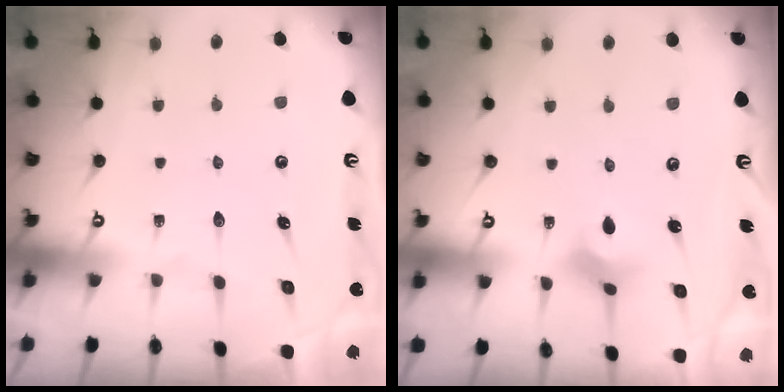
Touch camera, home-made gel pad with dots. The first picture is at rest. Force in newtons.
{"total": 2.7, "press": 2.6, "slide": 0.5}